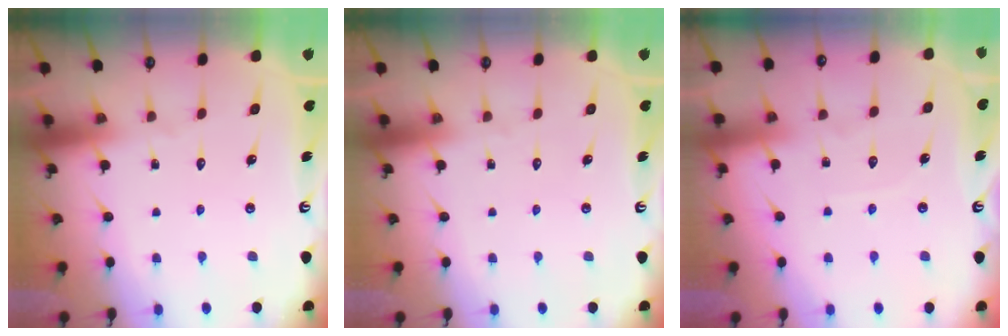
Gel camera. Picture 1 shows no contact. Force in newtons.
{"total": 0.0}
{"total": 3.6, "press": 3.6, "slide": 0.4}